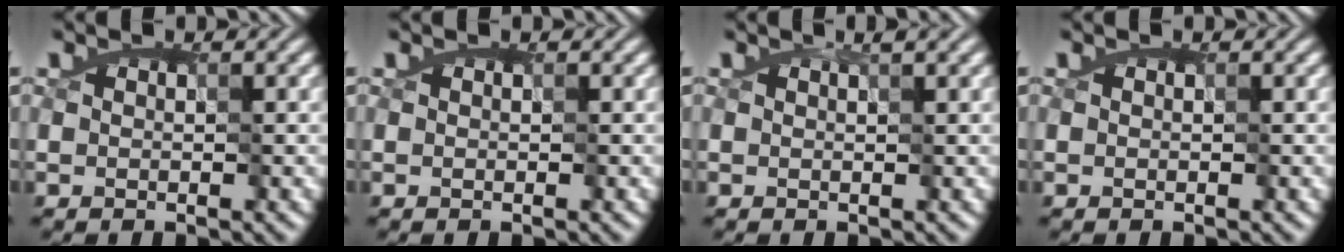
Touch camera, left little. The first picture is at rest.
{"total": 0.0}
{"total": 1.1, "force": [0.8, -0.1, 0.8], "torque": [-0.014, 0.010, 0.002]}
{"total": 0.0}